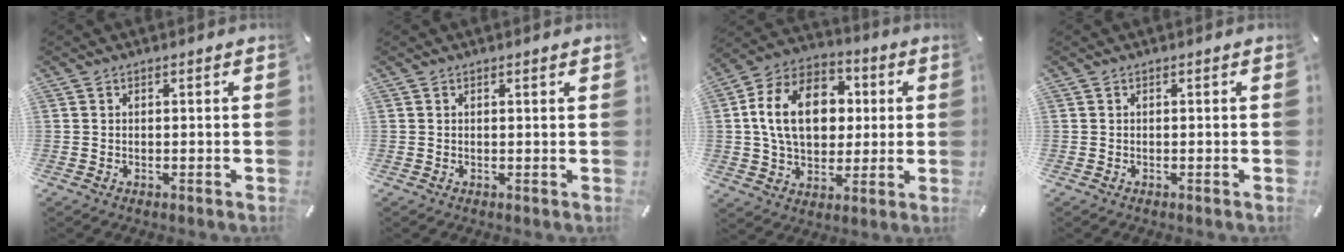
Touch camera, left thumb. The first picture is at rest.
{"total": 0.6, "force": [0.4, 0.0, 0.4], "torque": [-0.007, 0.000, 0.007]}
{"total": 17.9, "force": [2.1, 13.3, 11.9], "torque": [-0.231, 0.010, 0.036]}
{"total": 0.0}